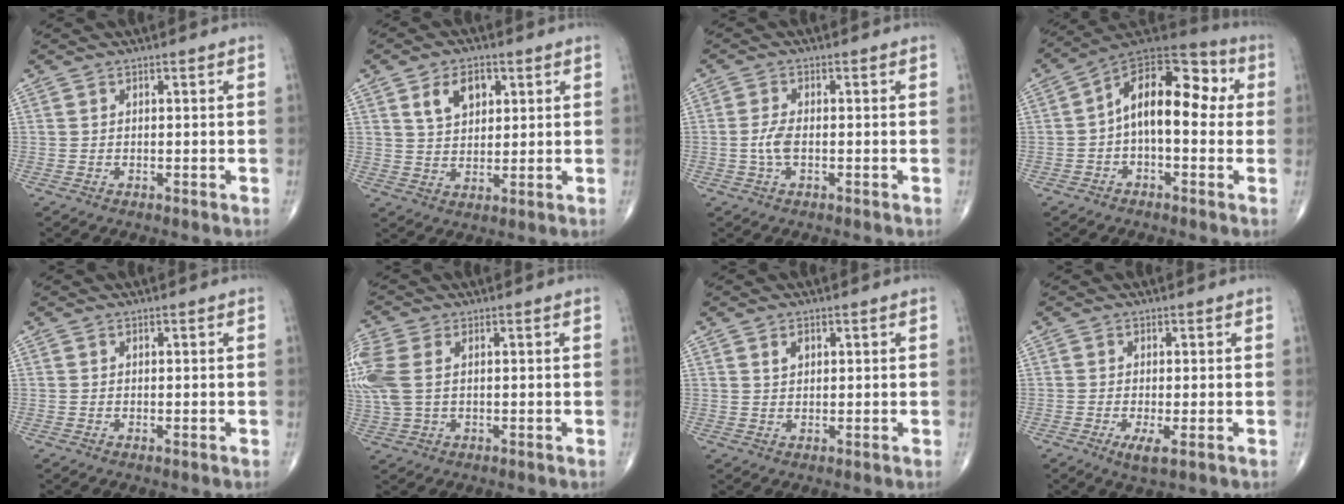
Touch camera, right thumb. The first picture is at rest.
{"total": 7.2, "force": [3.1, 4.6, 4.6], "torque": [-0.055, -0.012, 0.055]}
{"total": 3.1, "force": [-0.6, 1.3, 2.8], "torque": [-0.067, 0.004, -0.014]}
{"total": 15.6, "force": [1.0, 8.5, 13.1], "torque": [-0.164, 0.049, 0.002]}
{"total": 0.0}
{"total": 9.3, "force": [1.8, 5.6, 7.1], "torque": [-0.214, 0.017, 0.042]}
{"total": 1.9, "force": [1.0, 1.2, 1.1], "torque": [-0.013, -0.003, 0.019]}
{"total": 2.9, "force": [-1.0, 0.6, 2.7], "torque": [-0.056, -0.009, -0.019]}